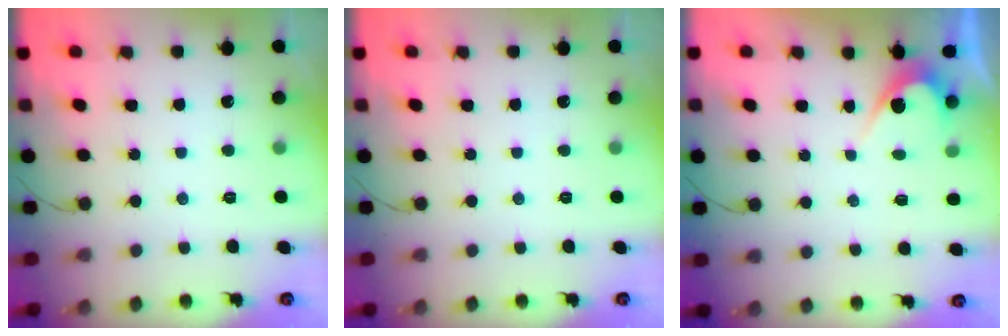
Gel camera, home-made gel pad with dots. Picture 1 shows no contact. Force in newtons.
{"total": 0.0}
{"total": 3.7, "press": 3.7, "slide": 0.4}